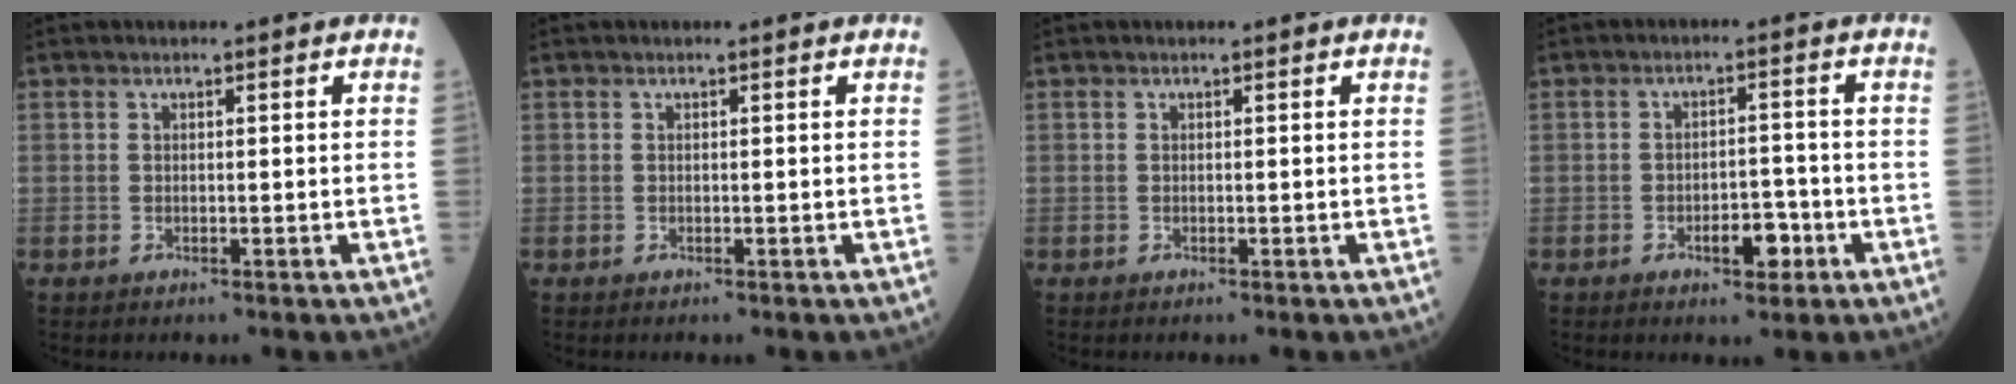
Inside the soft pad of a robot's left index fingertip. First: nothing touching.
{"total": 0.0}
{"total": 0.0}
{"total": 4.5, "force": [-2.2, 2.0, 3.3], "torque": [-0.049, 0.004, -0.029]}